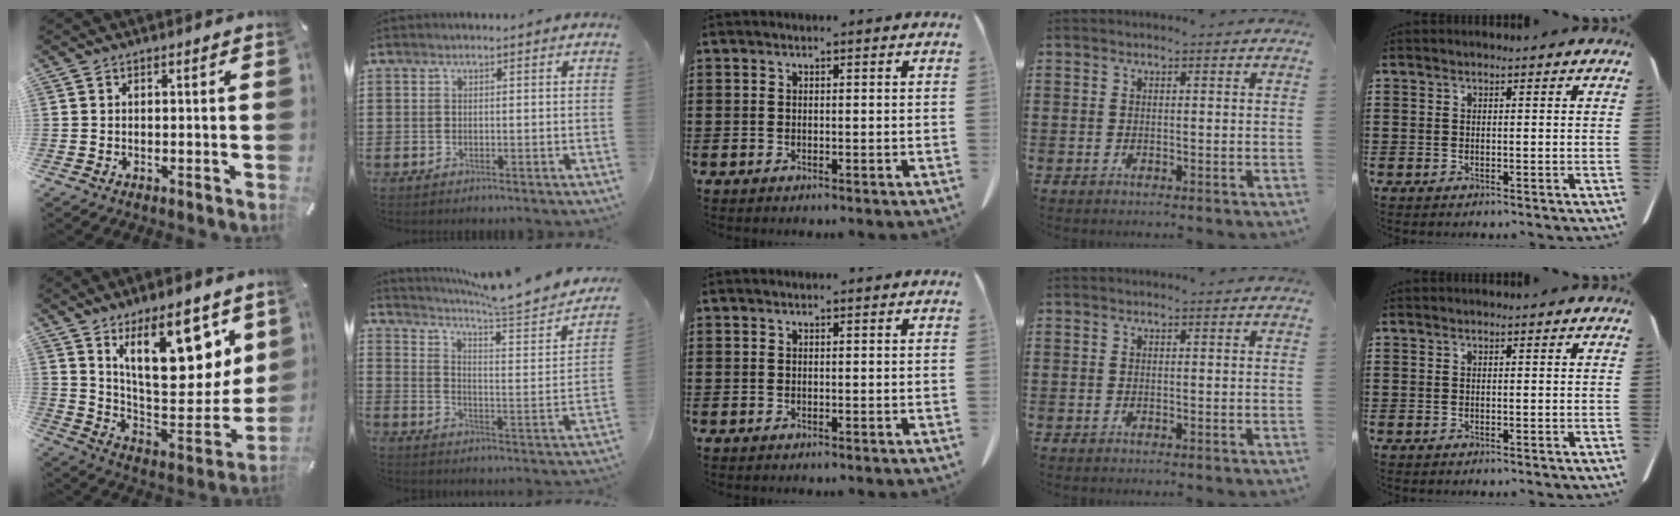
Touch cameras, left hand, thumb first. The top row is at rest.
{"thumb": {"total": 22.1, "force": [12.0, 10.1, 15.5], "torque": [-0.214, -0.072, 0.200]}, "index": {"total": 5.8, "force": [5.0, -0.4, 2.9], "torque": [-0.064, -0.044, 0.074]}}